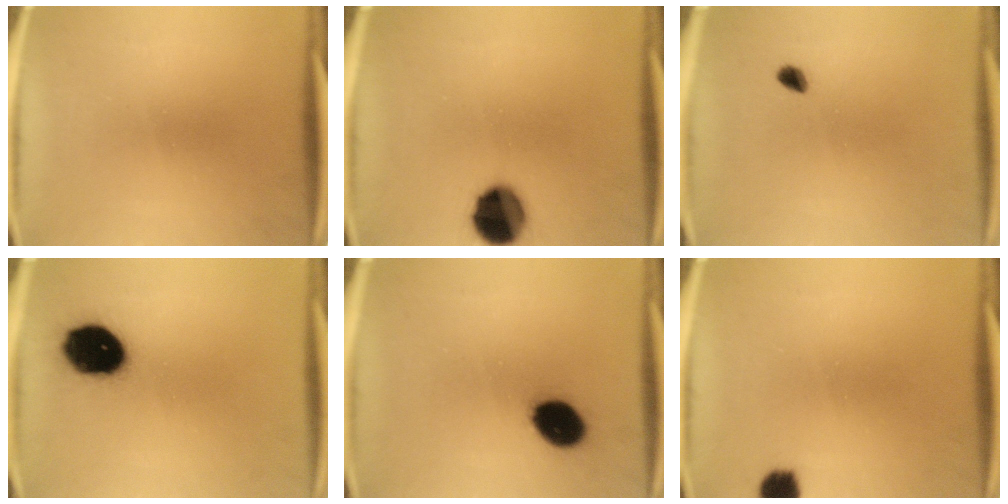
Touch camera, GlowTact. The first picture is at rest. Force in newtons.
{"total": 12.3}
{"total": 1.7}
{"total": 15.4}
{"total": 9.8}
{"total": 3.8}